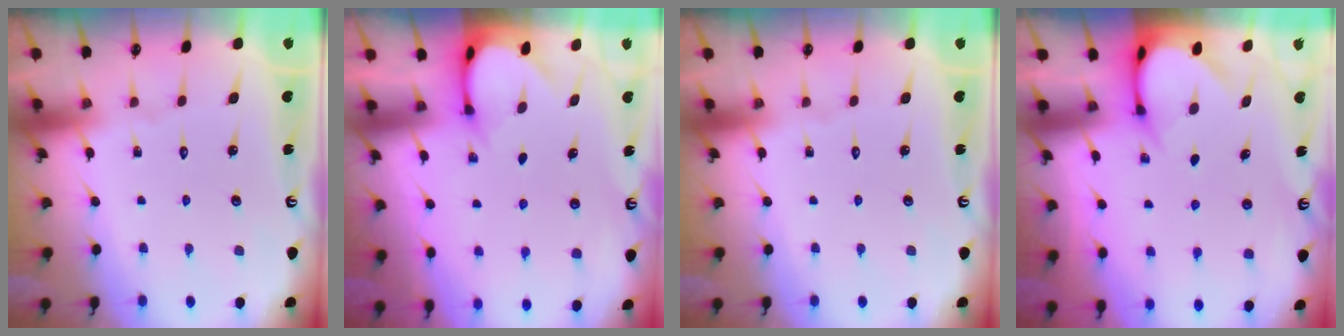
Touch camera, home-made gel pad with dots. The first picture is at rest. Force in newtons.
{"total": 2.9, "press": 2.9, "slide": 0.2}
{"total": 0.0}
{"total": 3.4, "press": 3.4, "slide": 0.3}